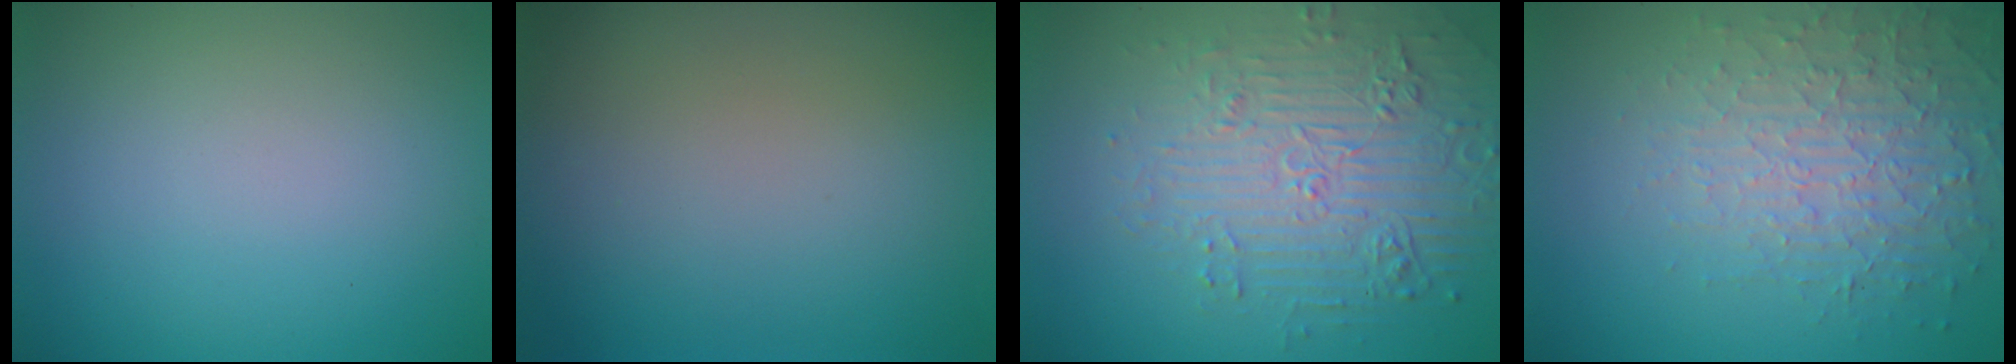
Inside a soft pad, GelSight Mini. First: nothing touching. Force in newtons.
{"total": 0.0}
{"total": 6.0, "press": 4.8, "slide": 3.6}
{"total": 3.9, "press": 3.9, "slide": 0.3}